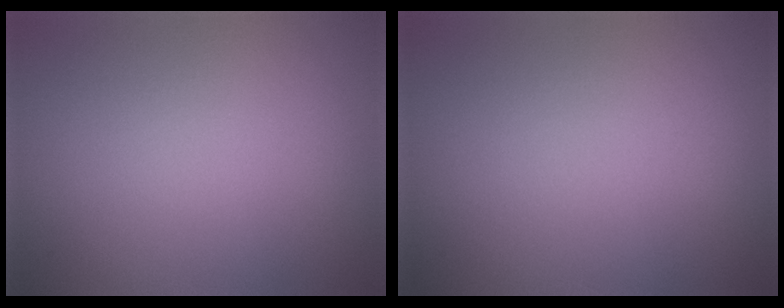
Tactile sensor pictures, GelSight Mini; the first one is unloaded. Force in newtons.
{"total": 0.0}